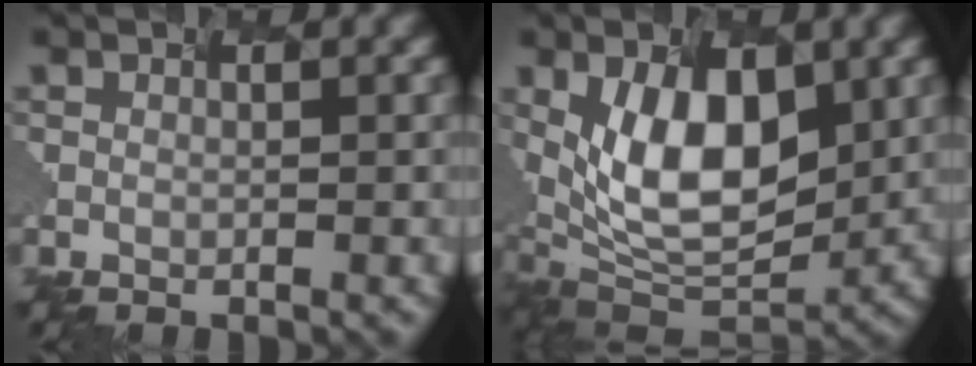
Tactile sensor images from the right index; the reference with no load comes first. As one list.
[{"total": 9.1, "force": [0.7, 5.1, 7.5], "torque": [-0.136, -0.008, 0.011]}]